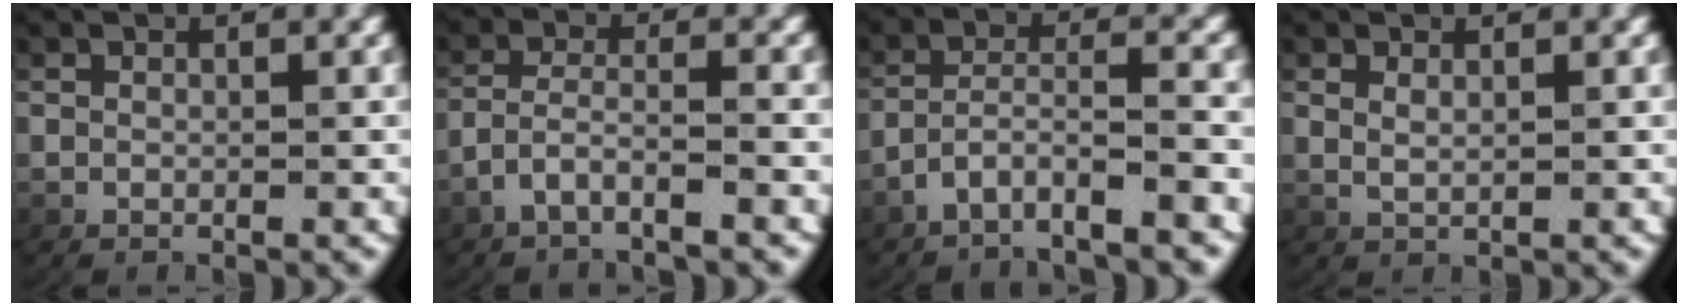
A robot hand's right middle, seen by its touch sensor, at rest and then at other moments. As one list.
[{"total": 3.1, "force": [-2.4, 0.5, 1.9], "torque": [-0.047, -0.014, -0.037]}, {"total": 4.4, "force": [-3.4, 0.9, 2.6], "torque": [-0.059, -0.012, -0.051]}, {"total": 0.9, "force": [0.7, -0.2, 0.6], "torque": [-0.018, -0.006, 0.024]}]